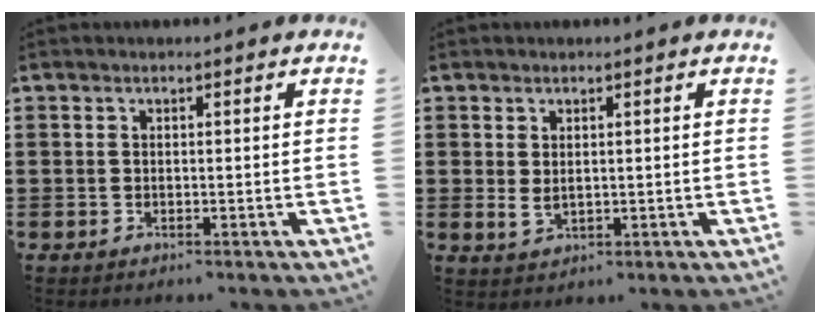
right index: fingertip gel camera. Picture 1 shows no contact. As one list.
[{"total": 1.8, "force": [0.6, 0.9, 1.4], "torque": [-0.027, 0.002, 0.012]}]